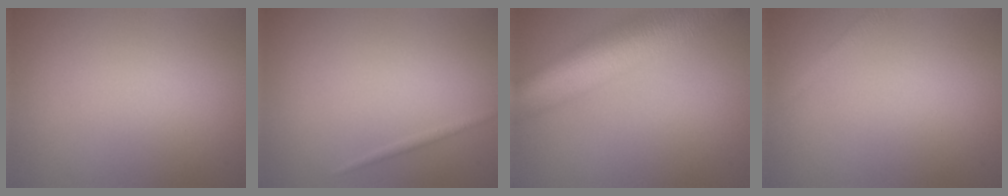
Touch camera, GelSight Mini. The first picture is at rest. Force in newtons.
{"total": 0.7, "press": 0.6, "slide": 0.1}
{"total": 12.0, "press": 12.0, "slide": 0.6}
{"total": 1.2, "press": 1.2, "slide": 0.1}